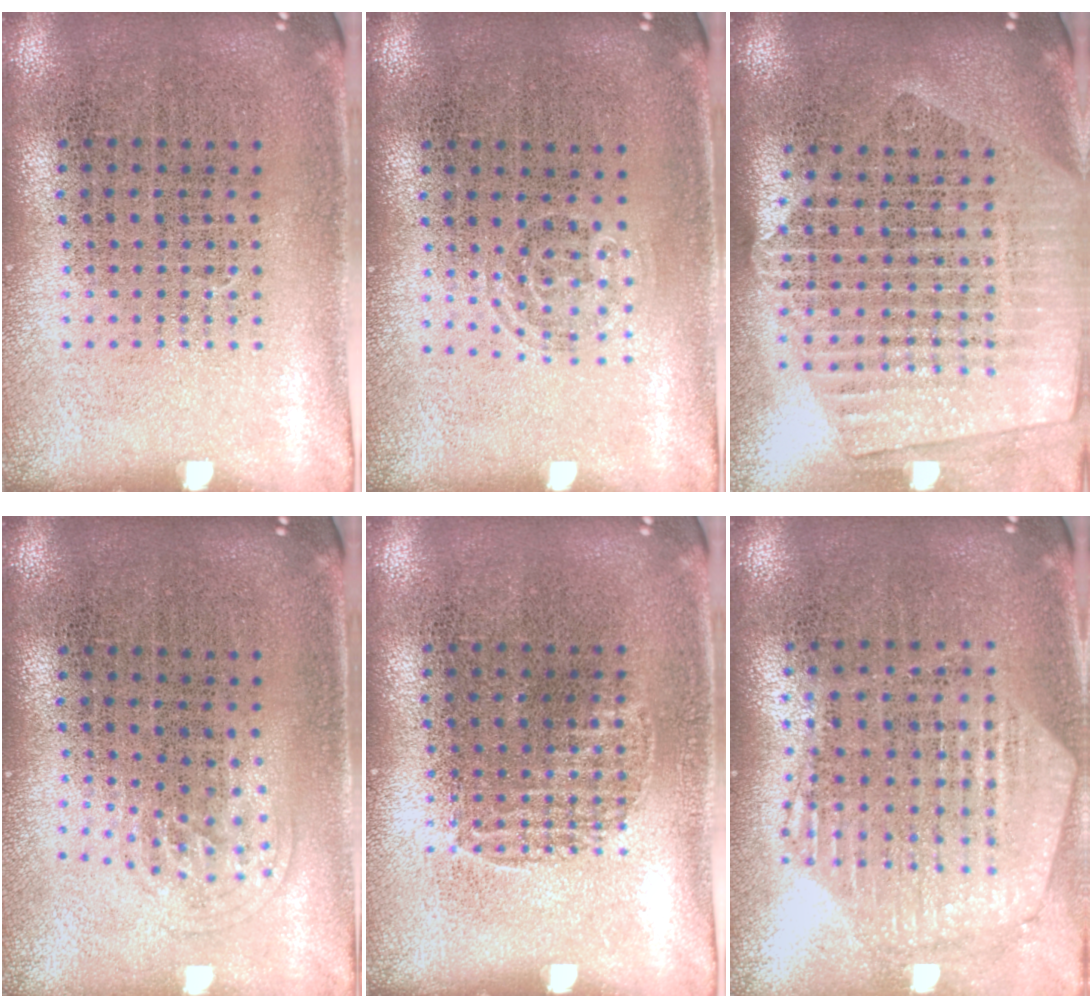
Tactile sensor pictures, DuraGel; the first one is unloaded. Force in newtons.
{"total": 0.7, "press": 0.4, "slide": 0.6}
{"total": 2.3, "press": 2.1, "slide": 1.1}
{"total": 1.0, "press": 0.7, "slide": 0.8}
{"total": 0.6, "press": 0.6, "slide": 0.1}
{"total": 1.1, "press": 1.1, "slide": 0.2}